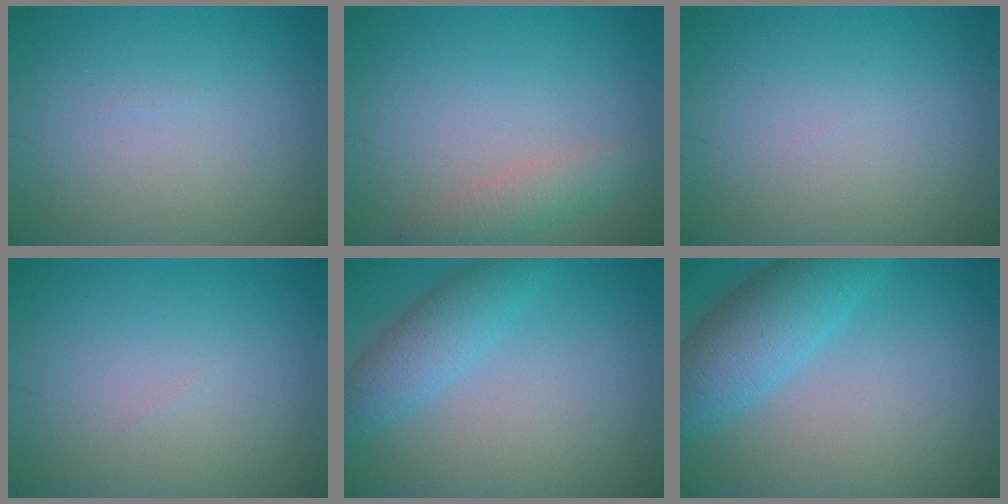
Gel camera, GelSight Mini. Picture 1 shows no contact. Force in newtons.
{"total": 2.4, "press": 2.4, "slide": 0.2}
{"total": 0.0}
{"total": 0.0}
{"total": 3.6, "press": 3.6, "slide": 0.0}
{"total": 5.9, "press": 5.9, "slide": 0.2}